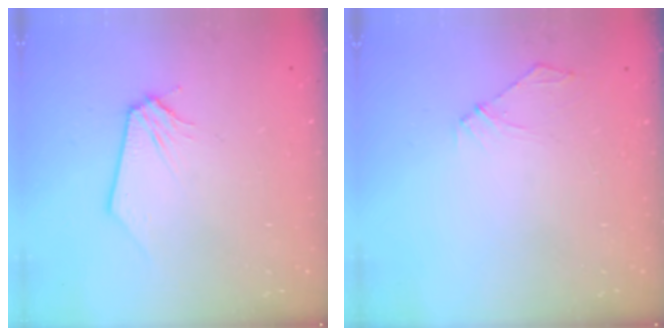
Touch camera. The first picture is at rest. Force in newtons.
{"total": 5.5, "press": 5.5, "slide": 0.8}